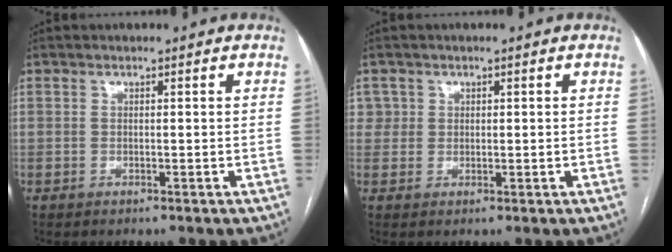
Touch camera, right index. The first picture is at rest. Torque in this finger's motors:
{"motor_torque": [-0.28, 0.23, -0.03, 0.00]}